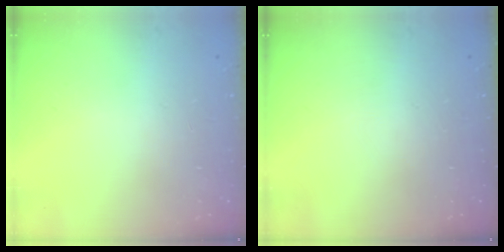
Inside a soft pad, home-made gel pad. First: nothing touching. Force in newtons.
{"total": 0.0}